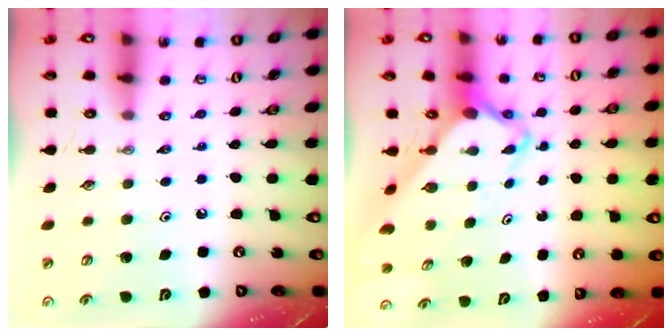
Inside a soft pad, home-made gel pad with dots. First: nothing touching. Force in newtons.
{"total": 4.8, "press": 4.7, "slide": 0.5}